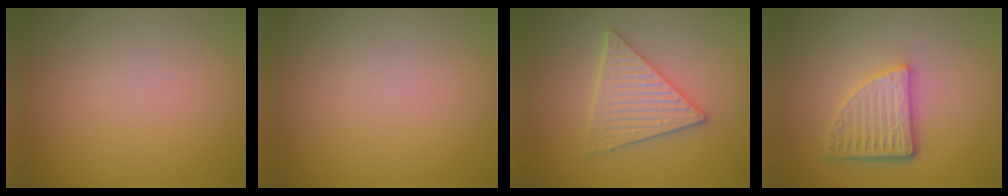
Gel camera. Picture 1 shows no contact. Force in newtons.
{"total": 0.0}
{"total": 3.7, "press": 3.7, "slide": 0.4}
{"total": 4.6, "press": 3.5, "slide": 3.0}